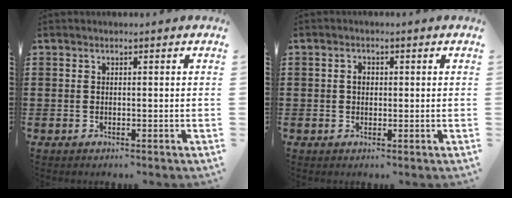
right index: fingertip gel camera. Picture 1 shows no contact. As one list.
[{"total": 1.7, "force": [0.1, 1.2, 1.2], "torque": [-0.025, 0.007, 0.002]}]